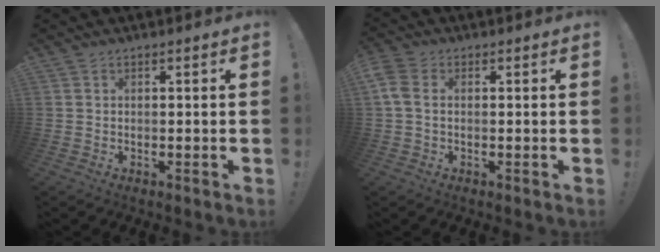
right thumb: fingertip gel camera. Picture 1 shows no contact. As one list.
[{"total": 5.2, "force": [1.0, 3.5, 3.7], "torque": [-0.089, -0.001, 0.018]}]